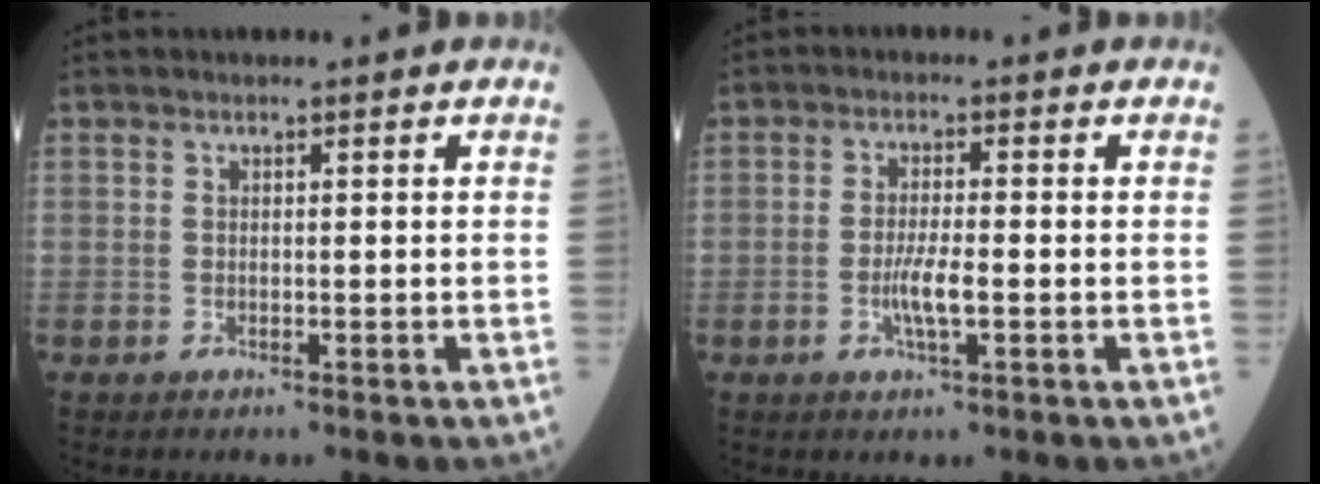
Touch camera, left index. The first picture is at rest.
{"total": 4.0, "force": [-1.1, 0.5, 3.8], "torque": [-0.078, -0.004, -0.021]}